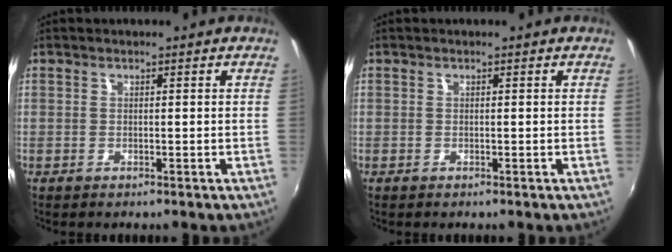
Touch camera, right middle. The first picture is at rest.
{"total": 0.0}